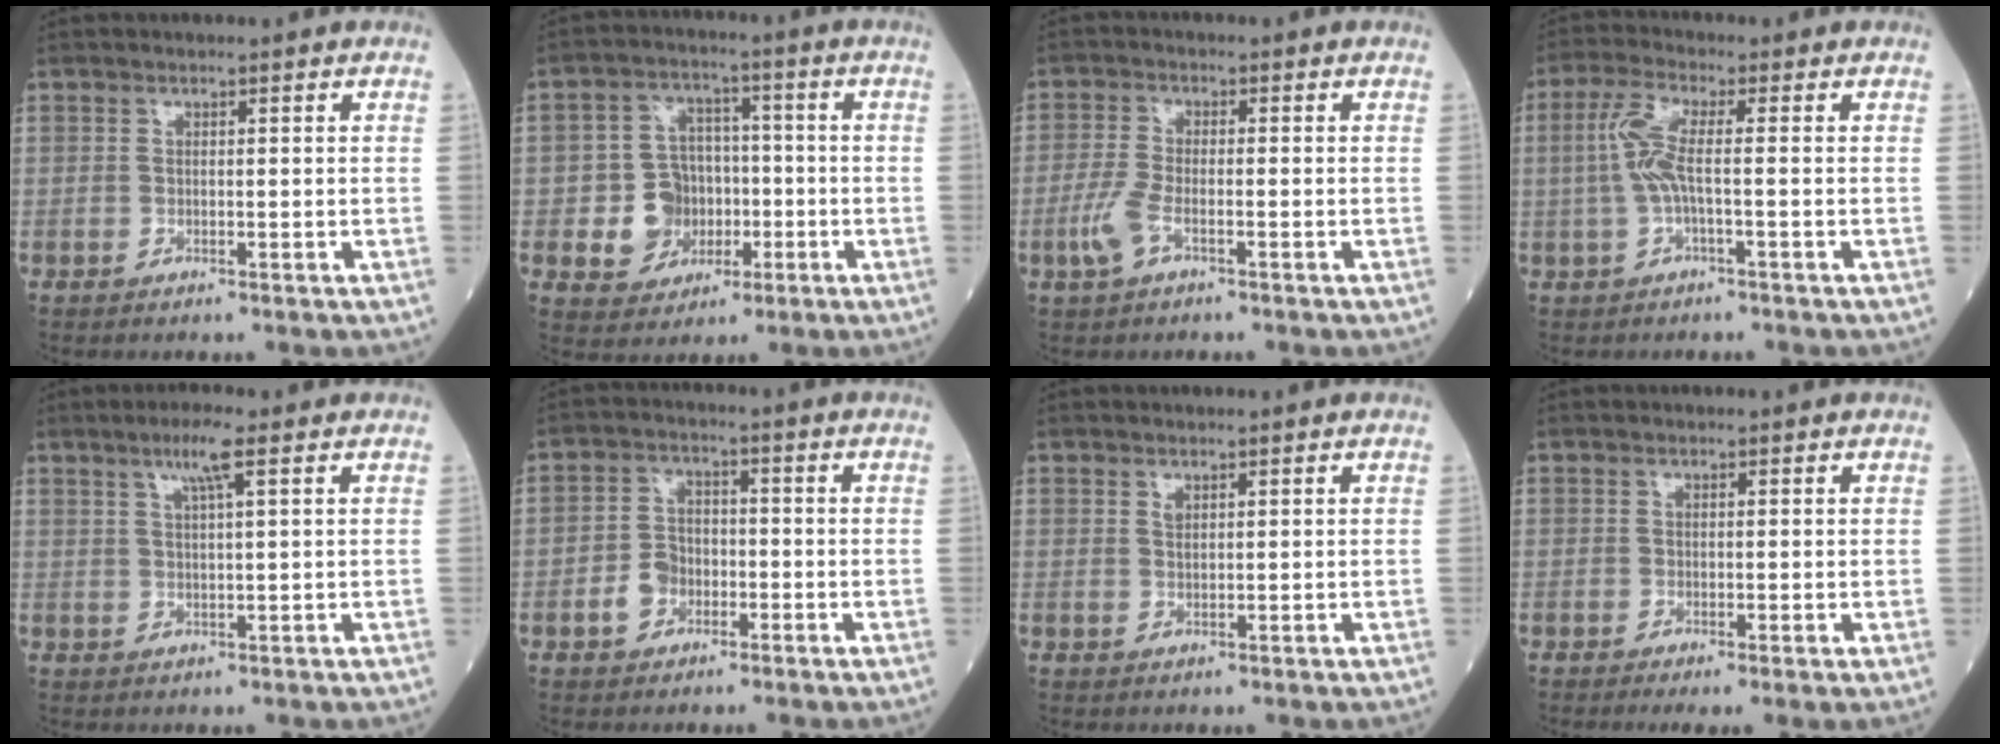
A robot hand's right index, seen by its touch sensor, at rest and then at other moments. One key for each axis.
{"total": 8.1, "fx": -1.7, "fy": 7.3, "fz": 3.2, "tx": -0.059, "ty": 0.018, "tz": -0.022}
{"total": 4.2, "fx": -1.9, "fy": 1.3, "fz": 3.5, "tx": -0.091, "ty": -0.005, "tz": -0.042}
{"total": 5.1, "fx": -0.3, "fy": 0.6, "fz": 5.0, "tx": -0.118, "ty": 0.013, "tz": -0.010}
{"total": 4.0, "fx": 2.1, "fy": -0.2, "fz": 3.4, "tx": -0.068, "ty": 0.004, "tz": 0.039}
{"total": 4.5, "fx": -2.0, "fy": 3.4, "fz": 2.2, "tx": -0.046, "ty": 0.012, "tz": -0.037}
{"total": 0.8, "fx": 0.5, "fy": 0.4, "fz": 0.6, "tx": -0.011, "ty": -0.001, "tz": 0.010}
{"total": 2.3, "fx": -0.6, "fy": 0.2, "fz": 2.2, "tx": -0.034, "ty": -0.009, "tz": -0.008}